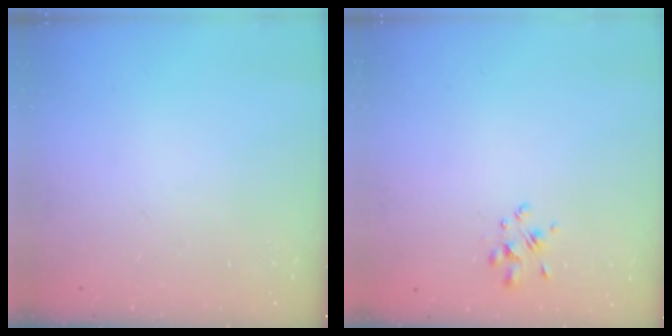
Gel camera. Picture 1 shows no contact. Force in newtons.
{"total": 2.4, "press": 2.2, "slide": 0.9}